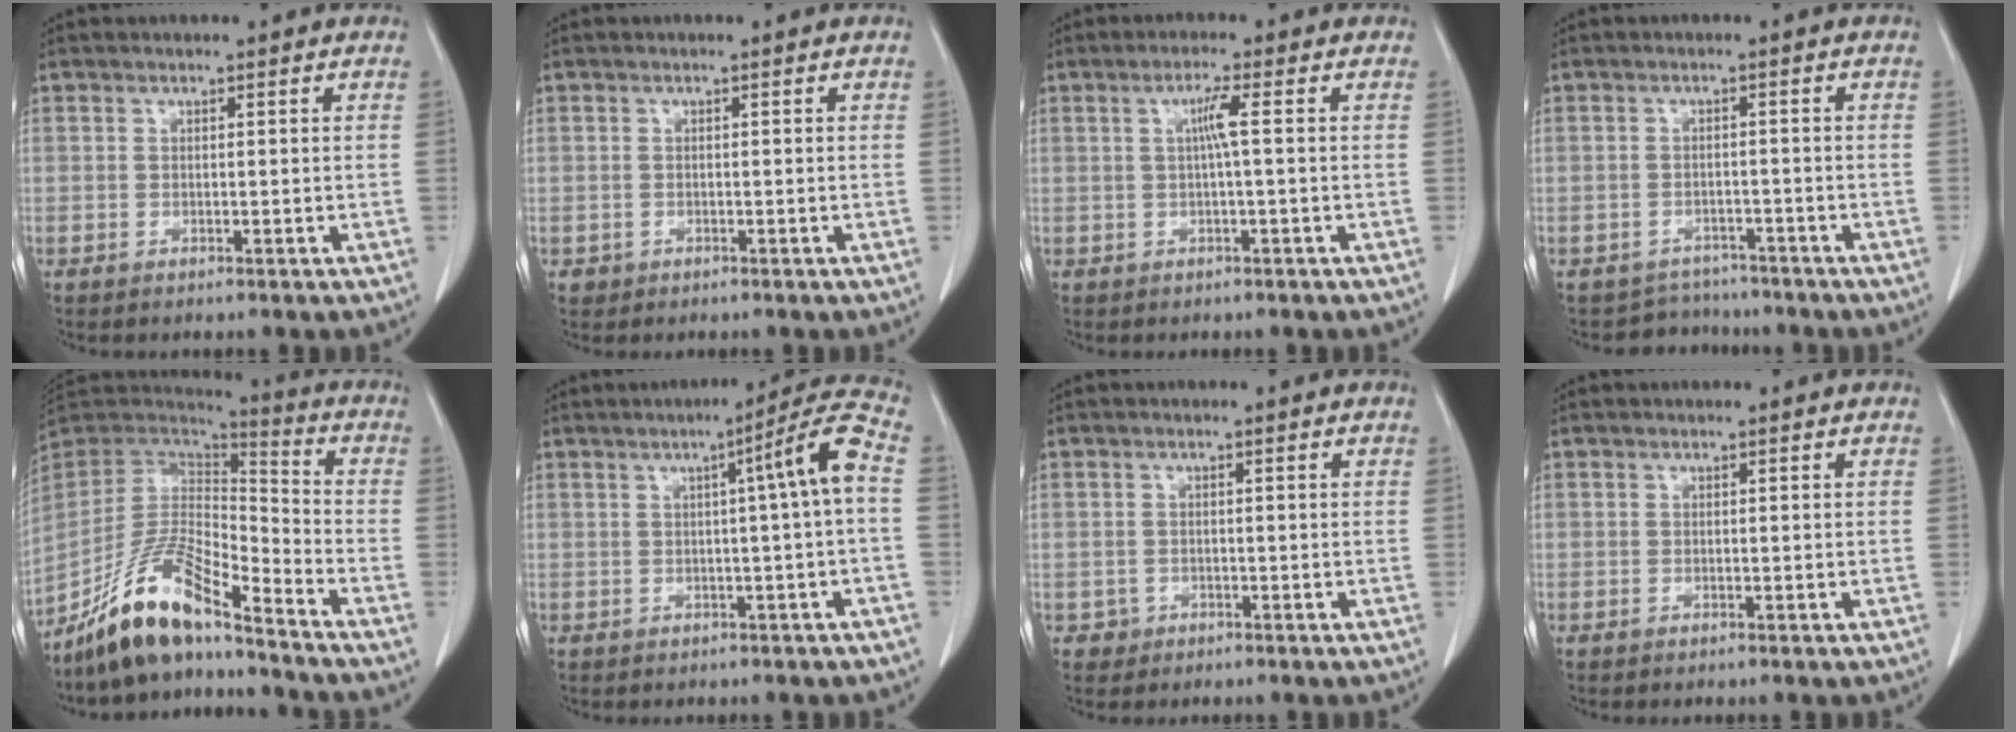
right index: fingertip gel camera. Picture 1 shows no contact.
{"total": 1.1, "force": [-0.4, 1.1, 0.0], "torque": [-0.002, 0.005, -0.004]}
{"total": 2.9, "force": [0.3, -0.4, 2.8], "torque": [-0.055, 0.004, 0.006]}
{"total": 4.1, "force": [-3.6, 1.5, -1.2], "torque": [0.016, 0.018, -0.053]}
{"total": 14.0, "force": [-11.0, 2.6, 8.2], "torque": [-0.161, 0.011, -0.204]}
{"total": 7.1, "force": [0.4, -1.0, 7.0], "torque": [-0.096, 0.015, 0.006]}
{"total": 1.6, "force": [-0.6, 1.5, -0.1], "torque": [0.004, 0.008, -0.009]}
{"total": 0.0}